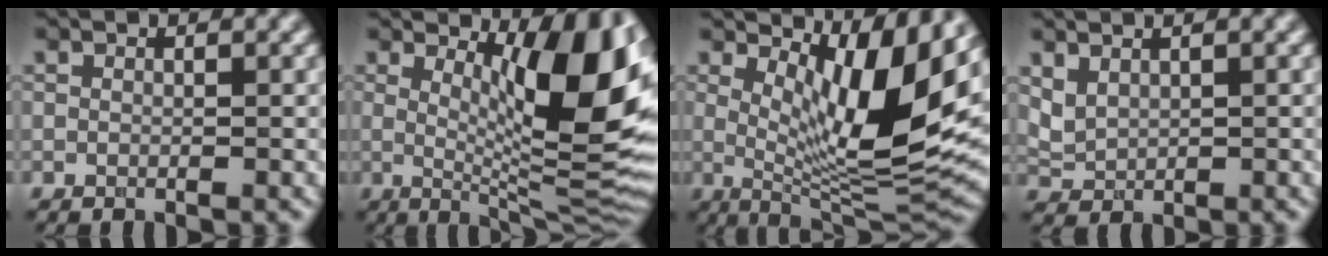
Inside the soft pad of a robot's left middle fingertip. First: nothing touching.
{"total": 11.7, "force": [2.4, 3.3, 11.0], "torque": [-0.146, -0.008, 0.051]}
{"total": 9.3, "force": [3.0, 2.7, 8.4], "torque": [-0.135, -0.022, 0.069]}
{"total": 1.2, "force": [1.0, 0.5, 0.5], "torque": [-0.026, 0.002, 0.038]}